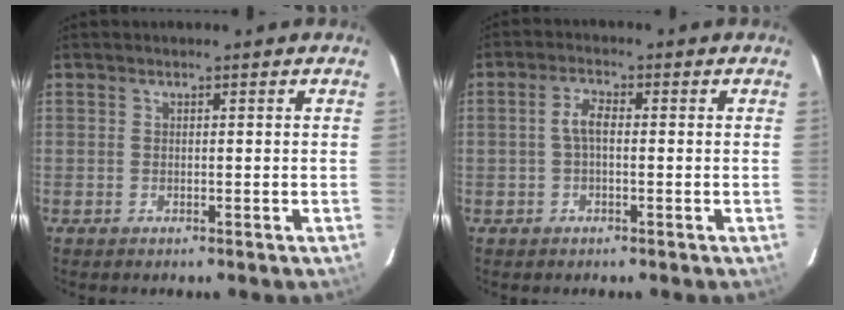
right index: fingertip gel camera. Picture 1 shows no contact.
{"total": 3.1, "force": [-0.2, 1.3, 2.8], "torque": [-0.058, 0.009, -0.003]}